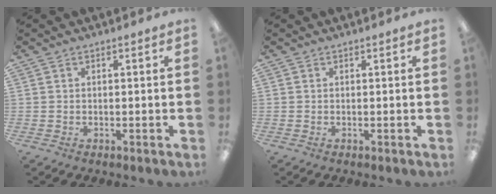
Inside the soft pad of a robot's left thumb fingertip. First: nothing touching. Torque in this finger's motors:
{"motor_torque": [-0.01, 0.00, 0.04, -0.05, 0.00]}